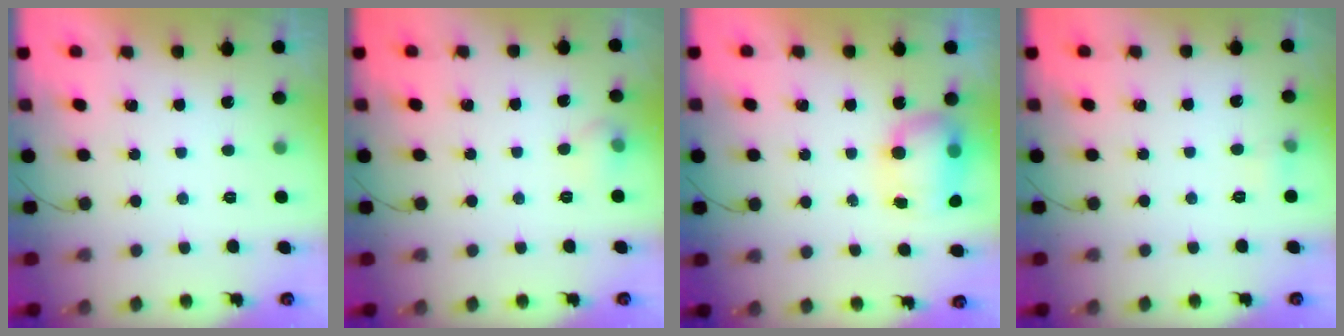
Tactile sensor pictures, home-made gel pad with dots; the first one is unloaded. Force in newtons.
{"total": 8.1, "press": 5.3, "slide": 6.2}
{"total": 8.8, "press": 8.4, "slide": 2.6}
{"total": 4.1, "press": 3.9, "slide": 1.3}